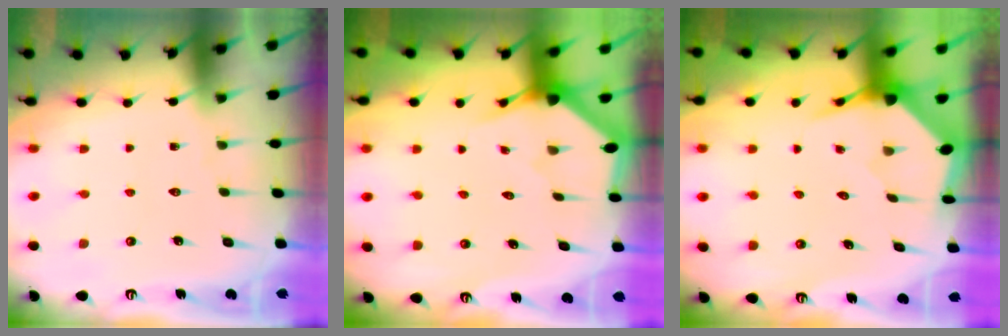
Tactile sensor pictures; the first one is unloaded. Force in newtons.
{"total": 2.5, "press": 2.5, "slide": 0.2}
{"total": 3.6, "press": 3.5, "slide": 0.4}